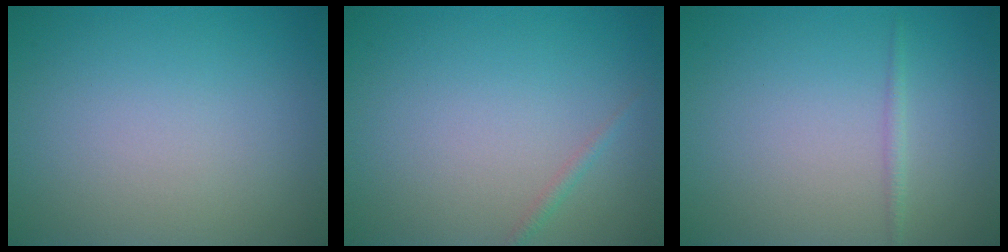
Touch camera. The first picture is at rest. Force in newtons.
{"total": 0.7, "press": 0.7, "slide": 0.0}
{"total": 0.8, "press": 0.8, "slide": 0.1}